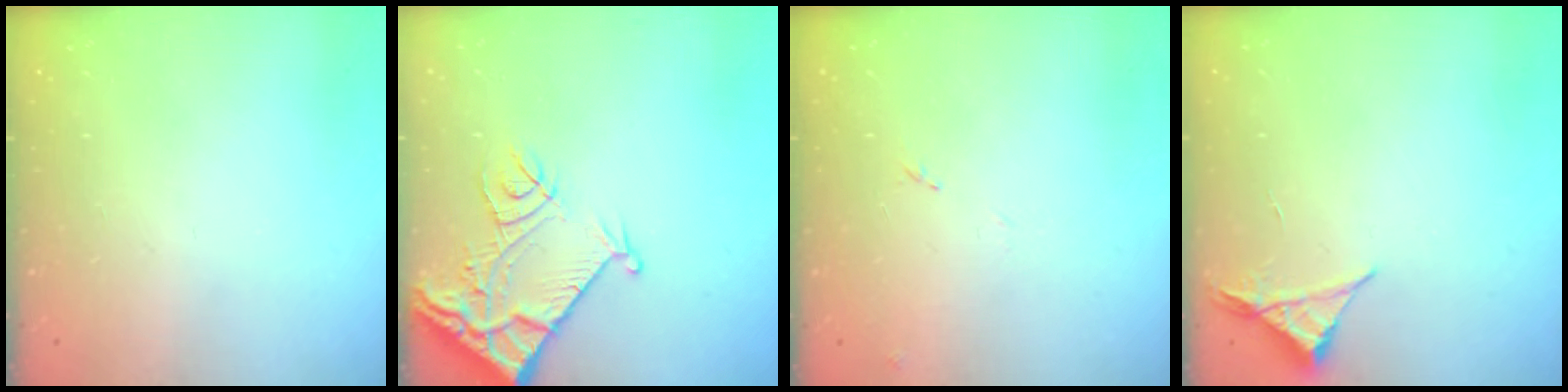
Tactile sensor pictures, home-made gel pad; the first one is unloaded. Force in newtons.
{"total": 12.6, "press": 12.5, "slide": 1.5}
{"total": 8.1, "press": 8.1, "slide": 0.6}
{"total": 3.4, "press": 3.4, "slide": 0.6}